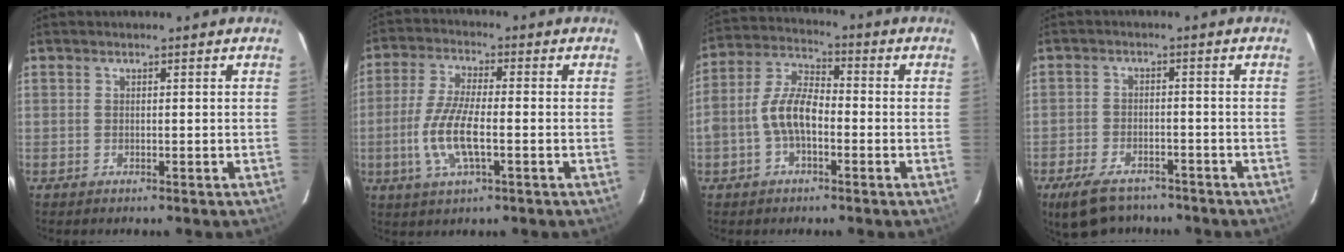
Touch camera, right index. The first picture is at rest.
{"total": 9.1, "force": [-2.2, 2.5, 8.5], "torque": [-0.177, -0.004, -0.046]}
{"total": 8.6, "force": [-2.3, 4.5, 7.0], "torque": [-0.148, 0.021, -0.045]}
{"total": 10.5, "force": [-8.1, 4.9, 4.7], "torque": [-0.117, -0.009, -0.130]}